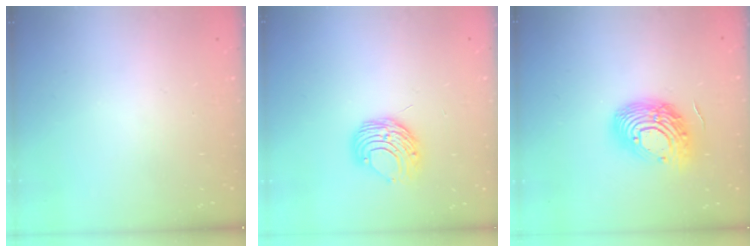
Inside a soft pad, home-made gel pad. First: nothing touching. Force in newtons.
{"total": 8.8, "press": 8.8, "slide": 0.8}
{"total": 15.8, "press": 15.8, "slide": 1.1}